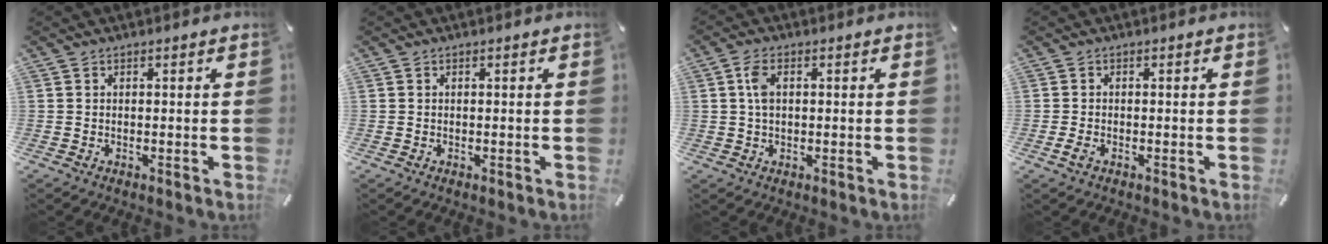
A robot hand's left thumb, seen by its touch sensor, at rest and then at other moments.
{"total": 0.0}
{"total": 4.0, "force": [0.8, 2.3, 3.1], "torque": [-0.065, 0.003, 0.008]}
{"total": 1.4, "force": [-0.8, 0.7, 0.9], "torque": [-0.022, 0.000, -0.016]}